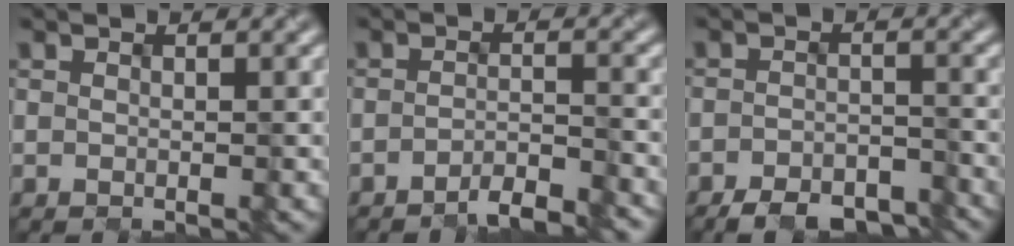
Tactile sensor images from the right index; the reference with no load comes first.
{"total": 3.0, "force": [-2.8, 0.3, 1.2], "torque": [-0.017, 0.002, -0.055]}
{"total": 4.6, "force": [-4.1, 1.4, 1.6], "torque": [-0.019, -0.004, -0.063]}